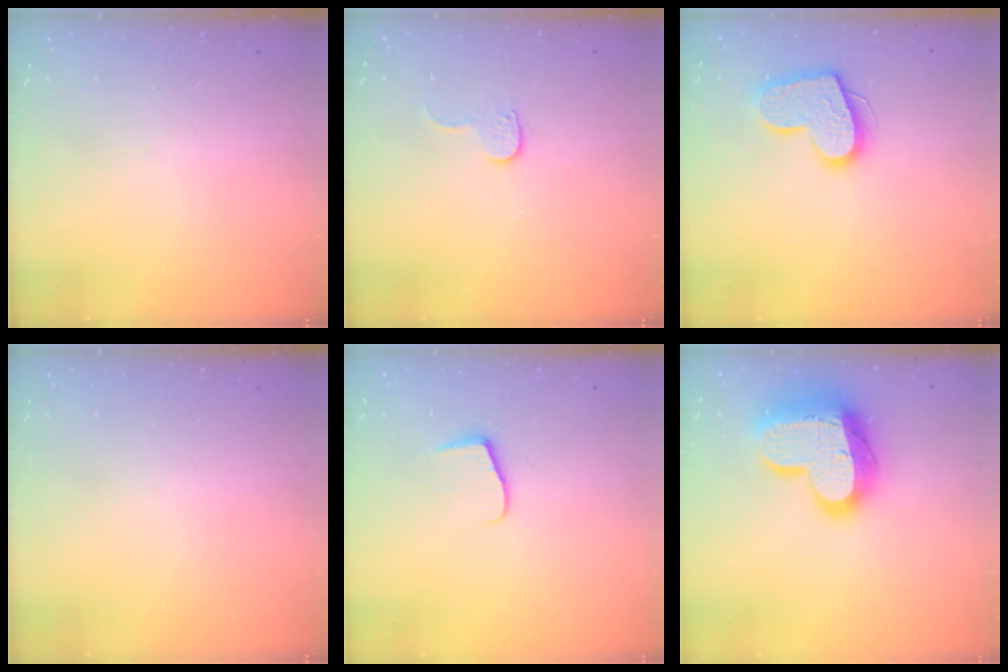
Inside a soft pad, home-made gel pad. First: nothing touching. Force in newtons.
{"total": 5.5, "press": 5.5, "slide": 0.5}
{"total": 14.6, "press": 14.6, "slide": 1.1}
{"total": 0.0}
{"total": 6.5, "press": 6.5, "slide": 0.6}
{"total": 19.7, "press": 19.7, "slide": 1.4}